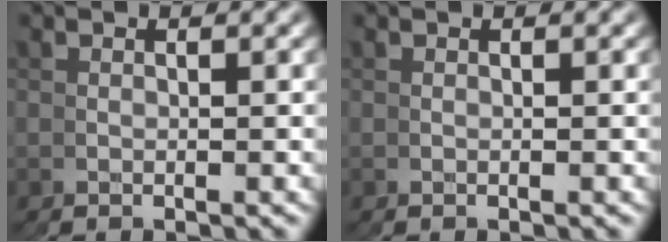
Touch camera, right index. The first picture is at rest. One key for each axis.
{"total": 0.0}